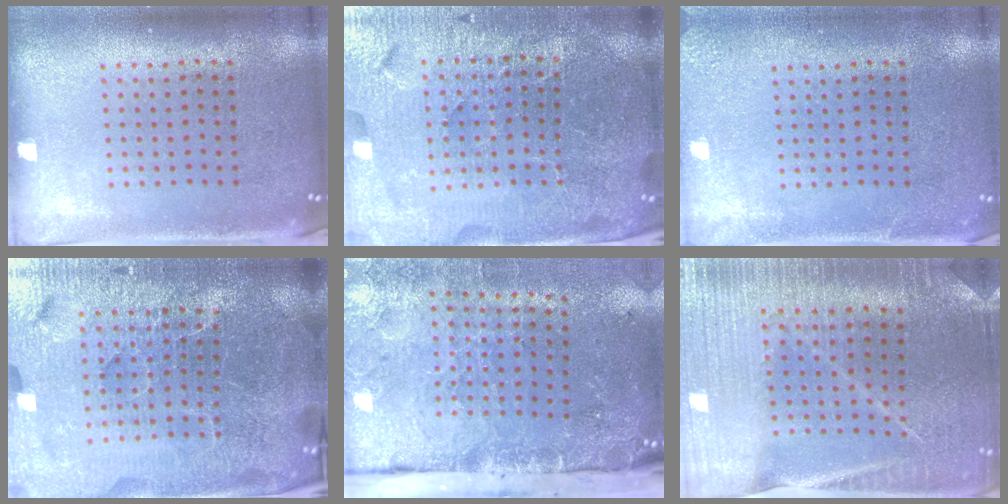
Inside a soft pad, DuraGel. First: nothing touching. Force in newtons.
{"total": 5.9, "press": 5.3, "slide": 2.6}
{"total": 2.4, "press": 2.4, "slide": 0.3}
{"total": 7.2, "press": 6.2, "slide": 3.7}
{"total": 4.9, "press": 3.7, "slide": 3.2}
{"total": 3.0, "press": 3.0, "slide": 0.3}